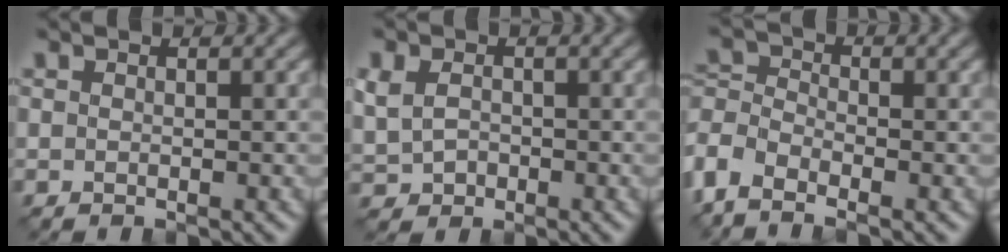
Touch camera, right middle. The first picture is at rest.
{"total": 3.0, "force": [-0.1, 2.5, 1.6], "torque": [-0.039, 0.004, 0.009]}
{"total": 4.3, "force": [-2.7, 2.1, 2.5], "torque": [-0.060, 0.008, -0.073]}